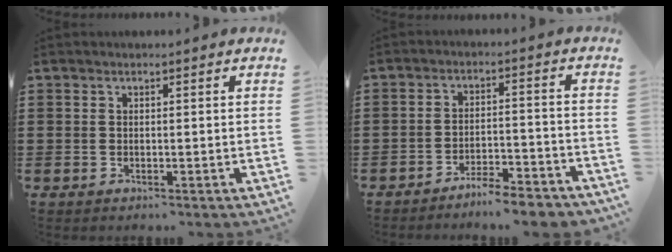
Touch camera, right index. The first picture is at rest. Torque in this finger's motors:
{"motor_torque": [2.14, 0.00, 0.21, 0.09]}